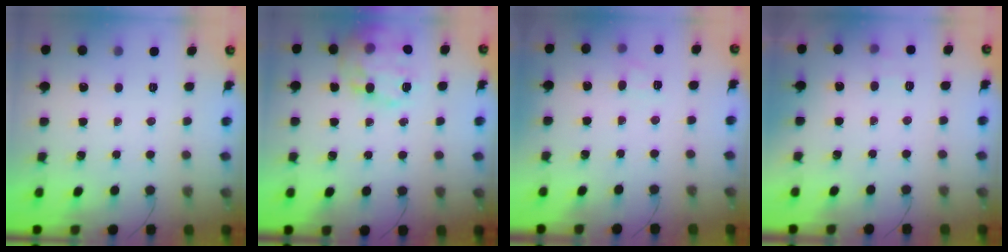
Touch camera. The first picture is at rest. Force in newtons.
{"total": 18.4, "press": 18.2, "slide": 2.5}
{"total": 6.3, "press": 6.1, "slide": 1.5}
{"total": 4.0, "press": 3.5, "slide": 2.0}